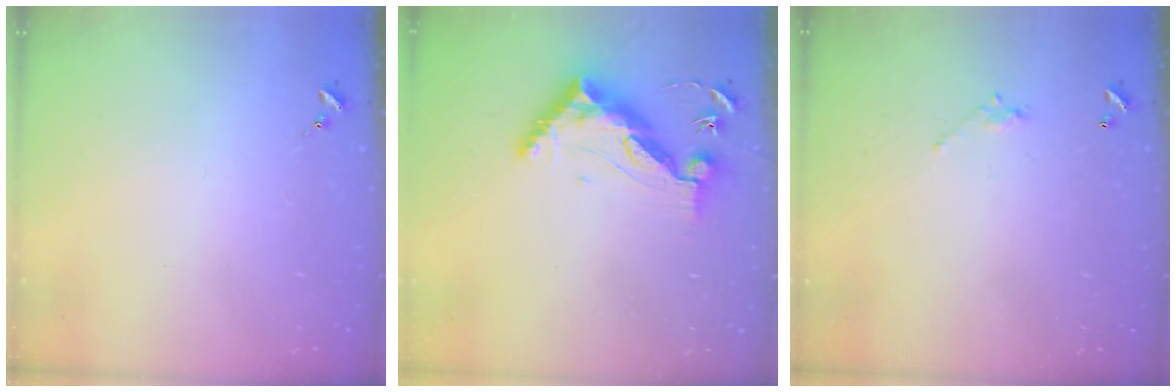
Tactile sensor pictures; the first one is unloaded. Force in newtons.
{"total": 10.7, "press": 10.6, "slide": 0.9}
{"total": 4.8, "press": 4.8, "slide": 0.3}